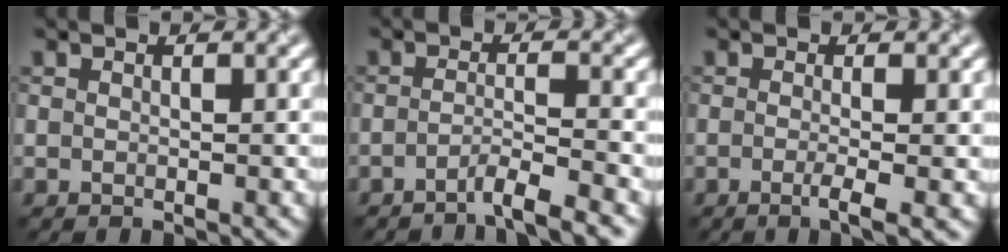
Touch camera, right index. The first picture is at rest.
{"total": 2.9, "force": [-2.1, 0.3, 2.0], "torque": [-0.026, 0.002, -0.048]}
{"total": 2.6, "force": [-0.7, 0.7, 2.4], "torque": [-0.035, -0.005, -0.015]}